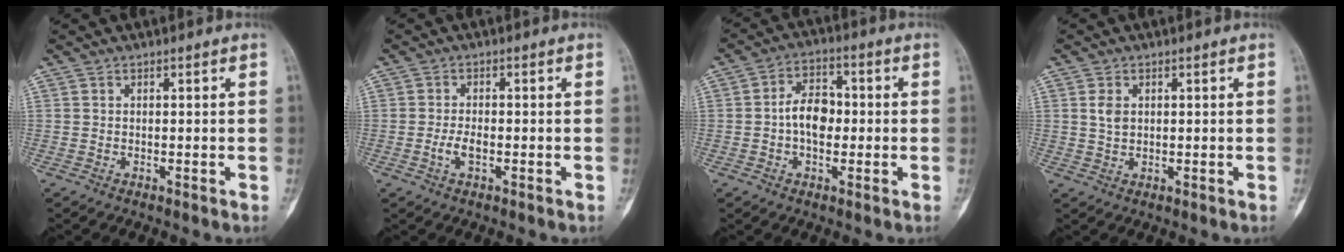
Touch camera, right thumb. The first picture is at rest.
{"total": 2.8, "force": [-0.9, 1.3, 2.4], "torque": [-0.051, 0.007, -0.016]}
{"total": 7.5, "force": [-0.6, 5.0, 5.6], "torque": [-0.077, 0.020, -0.019]}
{"total": 2.7, "force": [0.5, 1.8, 2.0], "torque": [-0.036, 0.000, 0.011]}